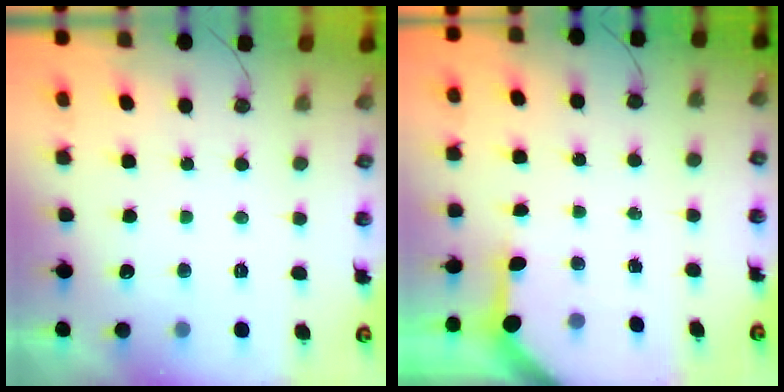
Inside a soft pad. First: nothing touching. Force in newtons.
{"total": 3.4, "press": 3.4, "slide": 0.4}